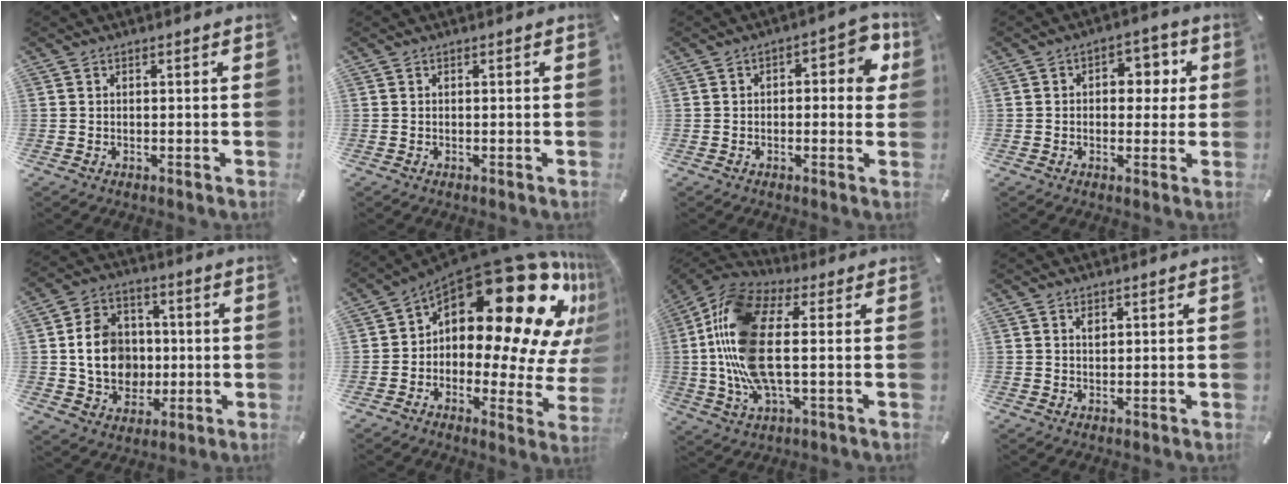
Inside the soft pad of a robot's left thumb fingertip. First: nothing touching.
{"total": 0.0}
{"total": 7.5, "force": [0.8, 4.0, 6.3], "torque": [-0.079, 0.002, 0.006]}
{"total": 6.6, "force": [0.5, 4.9, 4.4], "torque": [-0.043, 0.001, -0.004]}
{"total": 12.1, "force": [0.0, 10.6, 5.9], "torque": [-0.106, 0.011, 0.007]}
{"total": 27.5, "force": [13.5, 12.6, 20.3], "torque": [-0.281, -0.127, 0.236]}
{"total": 18.9, "force": [1.0, 8.8, 16.8], "torque": [-0.368, -0.014, 0.016]}
{"total": 1.2, "force": [0.7, 0.6, 0.7], "torque": [-0.016, 0.000, 0.013]}